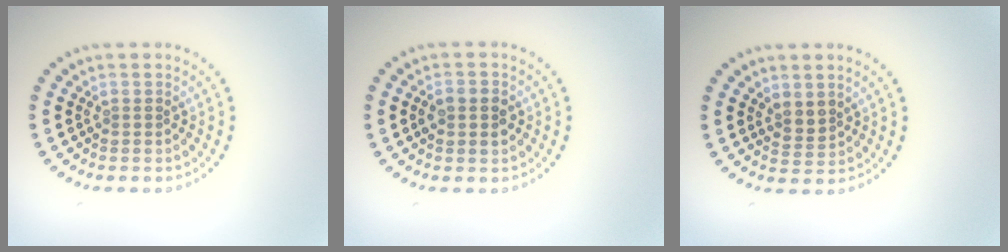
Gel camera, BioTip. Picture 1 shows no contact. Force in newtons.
{"total": 2.8, "press": 2.8, "slide": 0.1}
{"total": 1.7, "press": 1.5, "slide": 0.9}